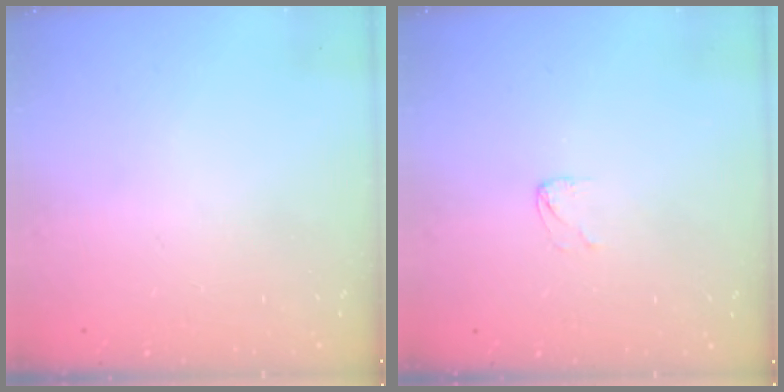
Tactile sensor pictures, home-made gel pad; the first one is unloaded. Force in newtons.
{"total": 2.9, "press": 2.9, "slide": 0.2}